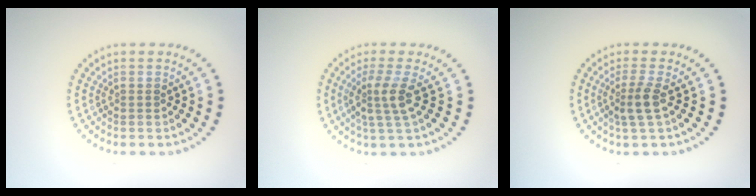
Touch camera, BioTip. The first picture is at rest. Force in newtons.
{"total": 2.8, "press": 2.1, "slide": 1.8}
{"total": 2.2, "press": 1.7, "slide": 1.3}